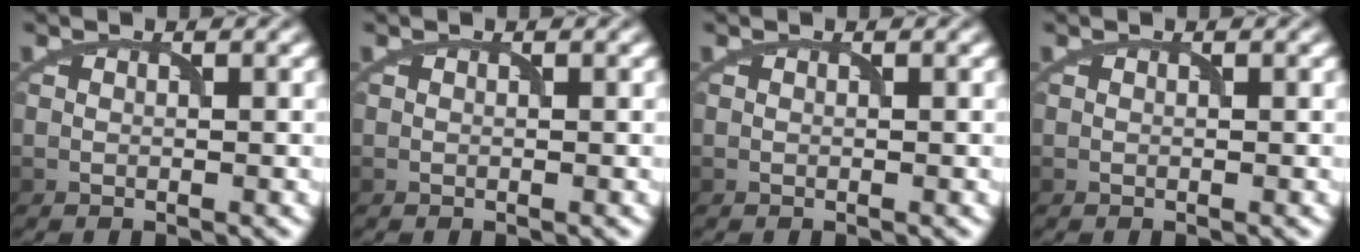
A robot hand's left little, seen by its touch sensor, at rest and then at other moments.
{"total": 0.0}
{"total": 0.0}
{"total": 0.0}